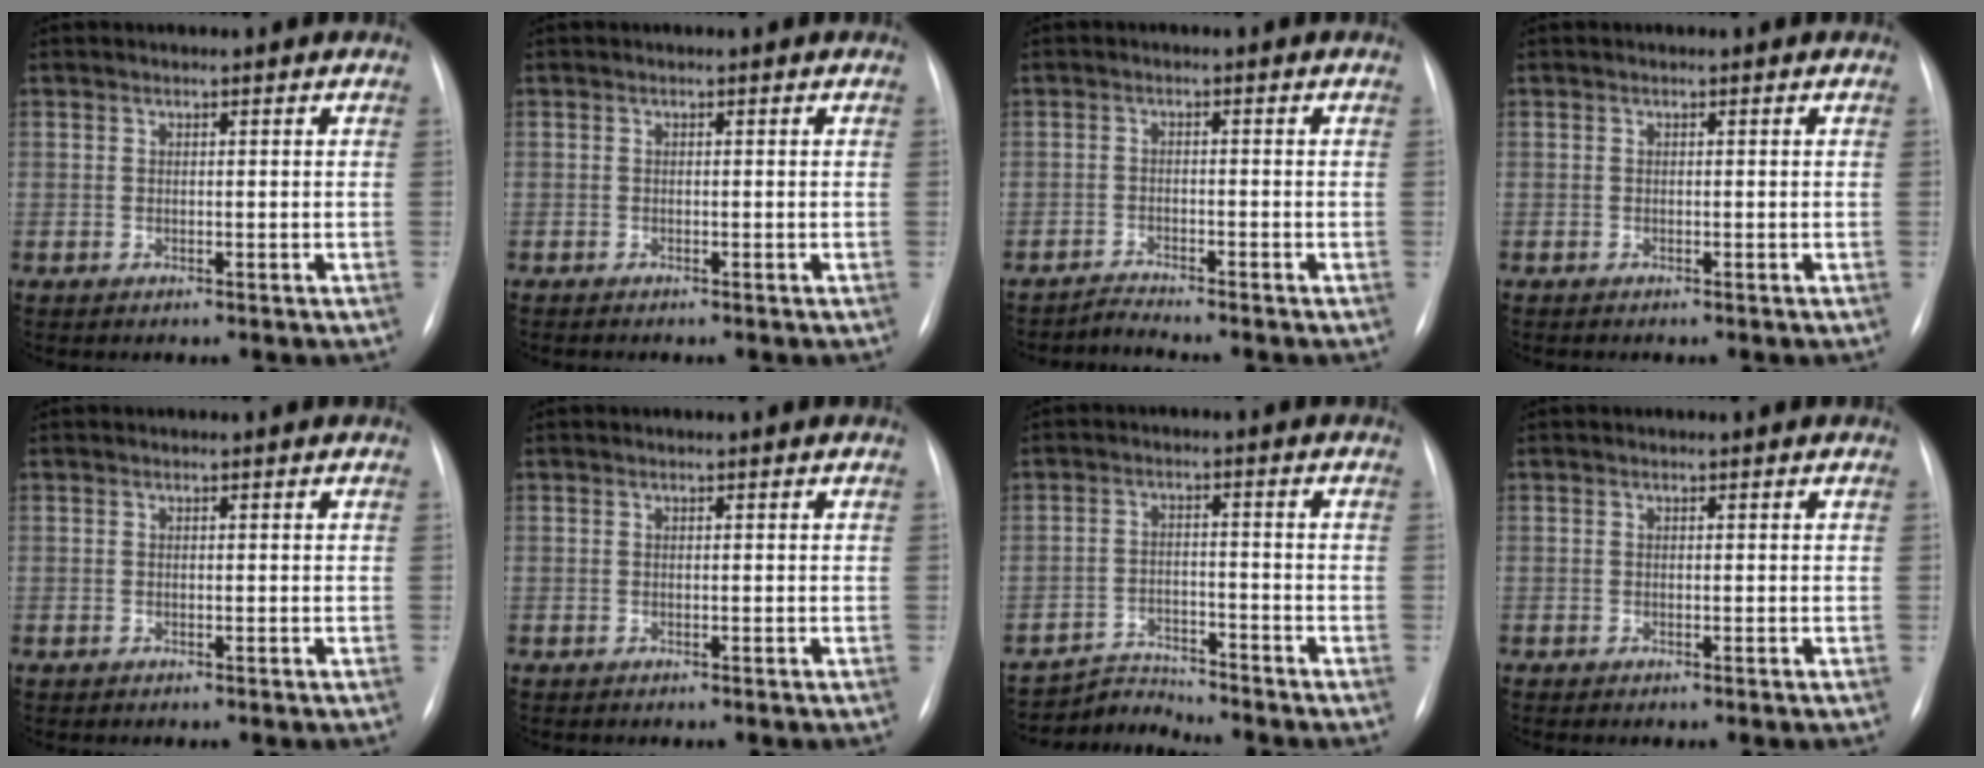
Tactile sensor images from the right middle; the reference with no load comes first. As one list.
[{"total": 0.5, "force": [-0.5, 0.0, 0.2], "torque": [-0.007, -0.001, -0.010]}, {"total": 2.3, "force": [-2.1, -0.7, -0.5], "torque": [0.009, -0.015, -0.038]}, {"total": 0.0}, {"total": 0.0}, {"total": 0.0}, {"total": 5.1, "force": [-4.7, -0.4, -1.8], "torque": [0.026, -0.003, -0.081]}, {"total": 0.0}]